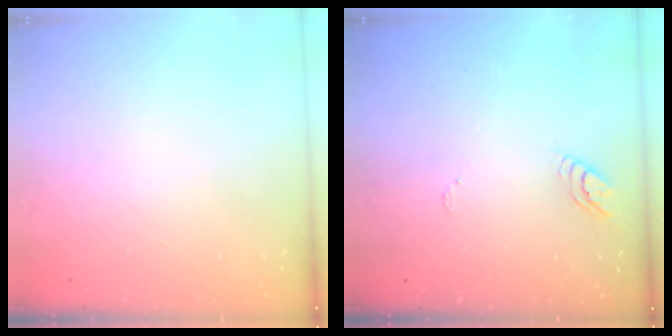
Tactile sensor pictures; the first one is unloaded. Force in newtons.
{"total": 3.8, "press": 3.8, "slide": 0.3}